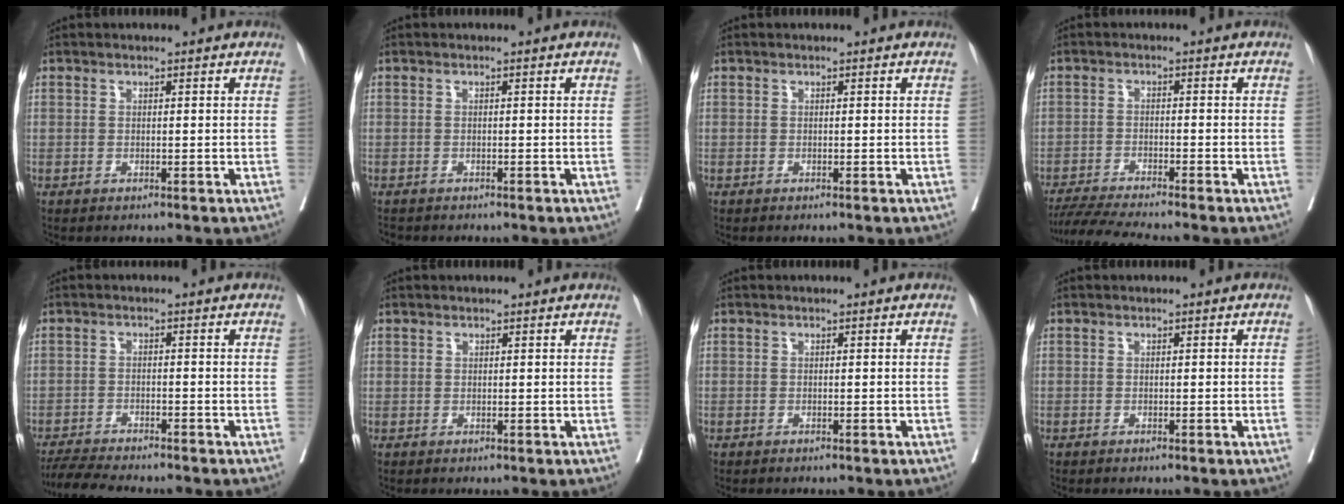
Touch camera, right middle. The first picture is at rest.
{"total": 1.9, "force": [-1.8, 0.4, 0.5], "torque": [-0.016, -0.007, -0.028]}
{"total": 0.0}
{"total": 7.7, "force": [-6.9, -1.3, 3.1], "torque": [-0.049, -0.022, -0.119]}
{"total": 7.1, "force": [-6.5, -0.1, 2.7], "torque": [-0.044, -0.017, -0.108]}
{"total": 0.9, "force": [0.4, 0.7, -0.1], "torque": [0.008, 0.003, 0.005]}
{"total": 0.5, "force": [-0.4, -0.1, 0.3], "torque": [-0.005, 0.001, -0.006]}
{"total": 0.0}